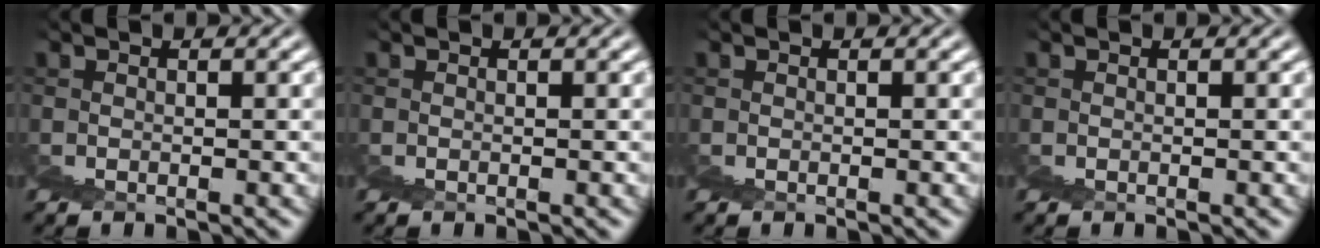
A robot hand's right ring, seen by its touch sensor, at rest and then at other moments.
{"total": 0.0}
{"total": 0.0}
{"total": 0.0}